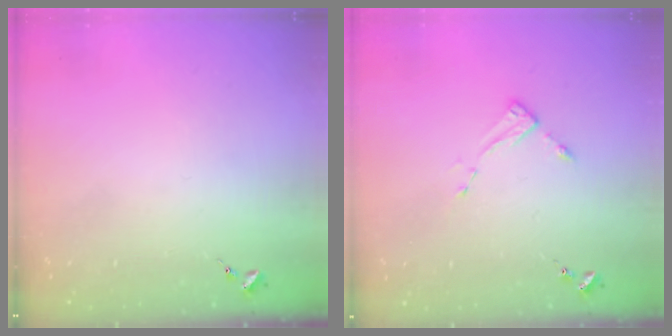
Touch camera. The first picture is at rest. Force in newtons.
{"total": 2.7, "press": 2.7, "slide": 0.4}